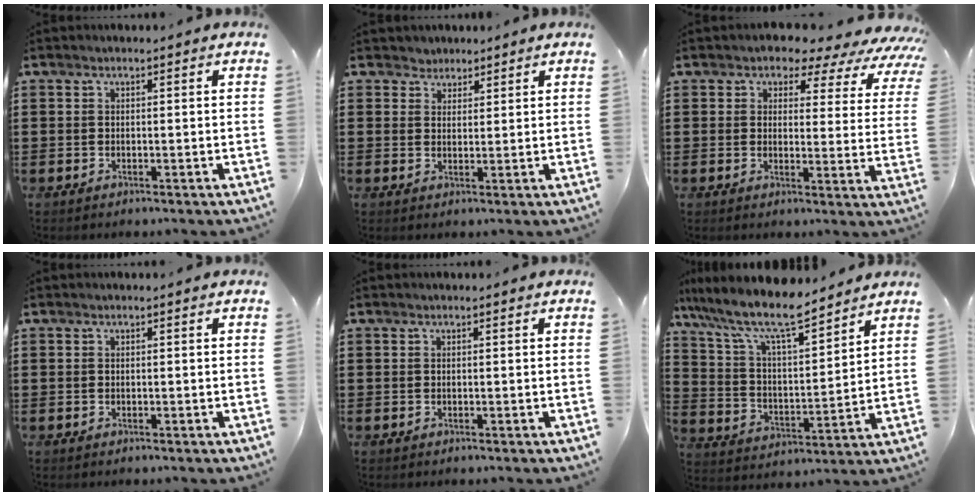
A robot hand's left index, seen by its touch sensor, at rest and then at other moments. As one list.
[{"total": 2.4, "force": [1.9, 1.5, -0.2], "torque": [-0.006, 0.009, 0.035]}, {"total": 3.7, "force": [3.0, 1.7, 1.3], "torque": [-0.032, -0.023, 0.043]}, {"total": 0.0}, {"total": 0.0}, {"total": 10.0, "force": [8.4, 1.8, 5.2], "torque": [-0.135, -0.046, 0.141]}]